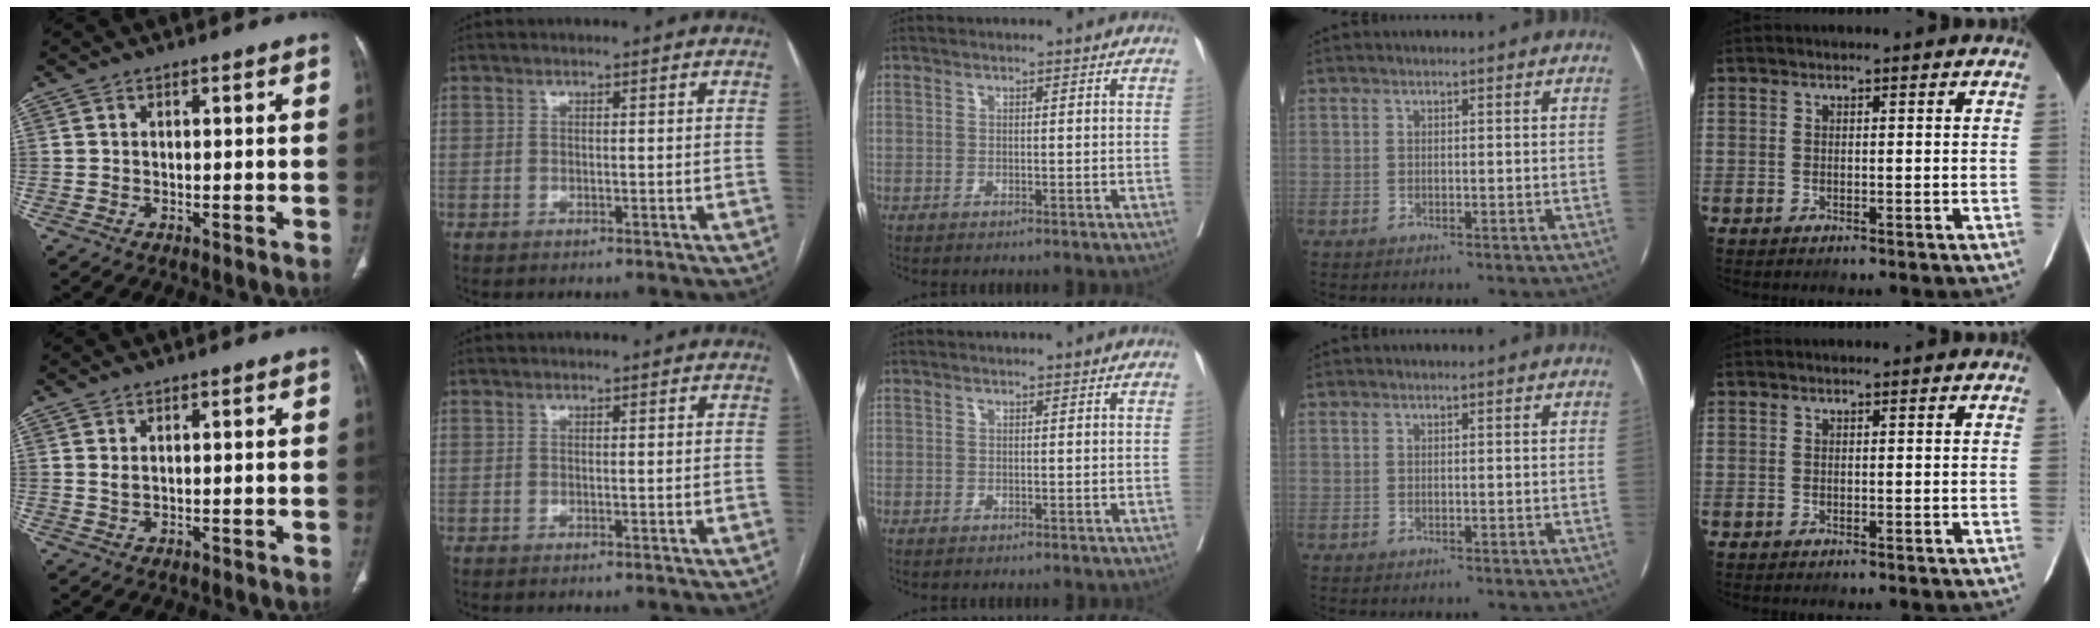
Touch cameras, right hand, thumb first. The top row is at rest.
{}